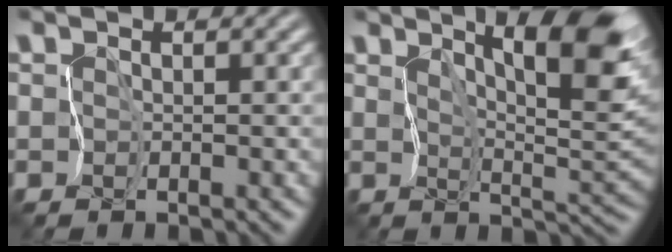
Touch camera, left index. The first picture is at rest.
{"total": 9.5, "force": [5.4, 1.9, 7.7], "torque": [-0.118, 0.003, 0.087]}